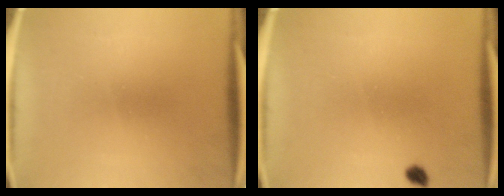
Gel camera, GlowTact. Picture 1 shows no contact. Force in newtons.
{"total": 1.2}